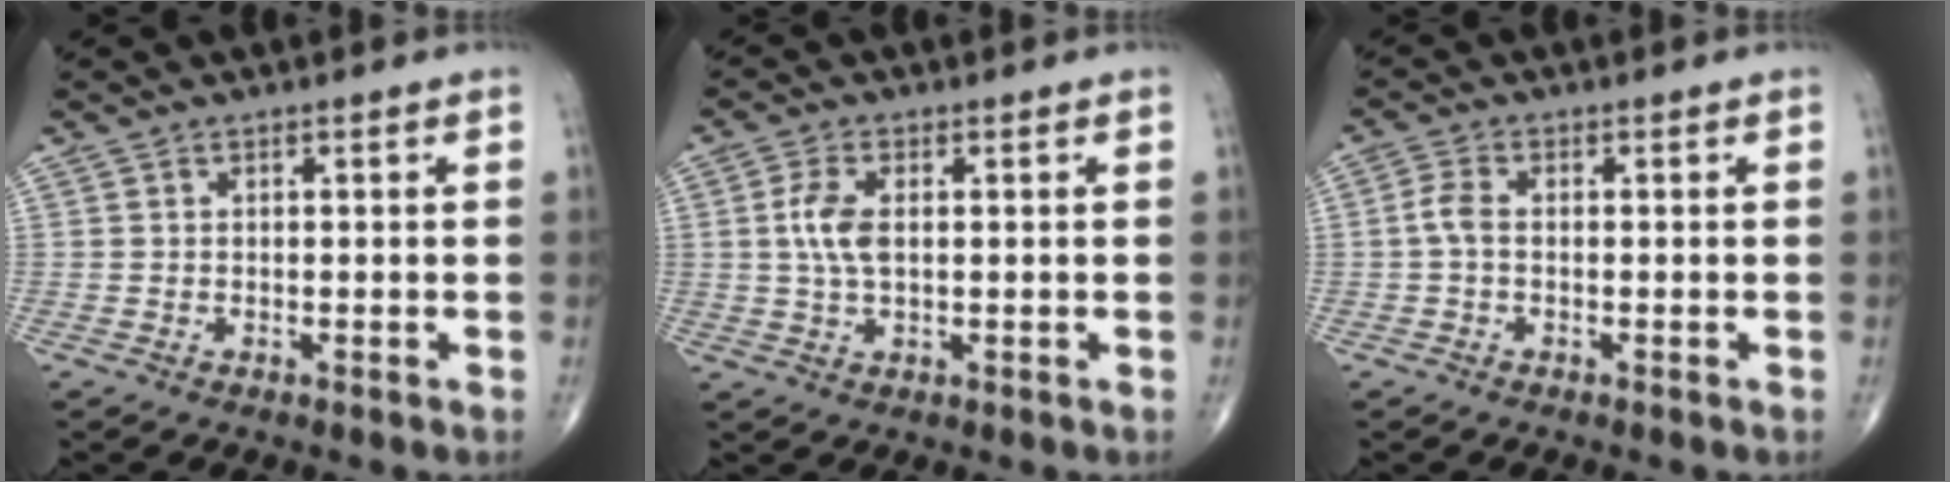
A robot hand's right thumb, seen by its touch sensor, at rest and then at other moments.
{"total": 5.4, "force": [0.6, 2.7, 4.6], "torque": [-0.104, 0.003, 0.010]}
{"total": 2.8, "force": [-0.4, 1.5, 2.4], "torque": [-0.054, 0.007, -0.014]}